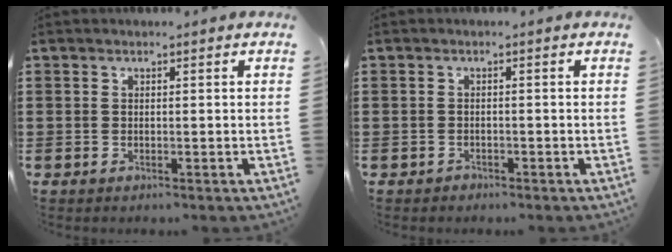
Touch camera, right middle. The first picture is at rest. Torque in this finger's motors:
{"motor_torque": [0.20, -0.29, -0.01, -0.02]}